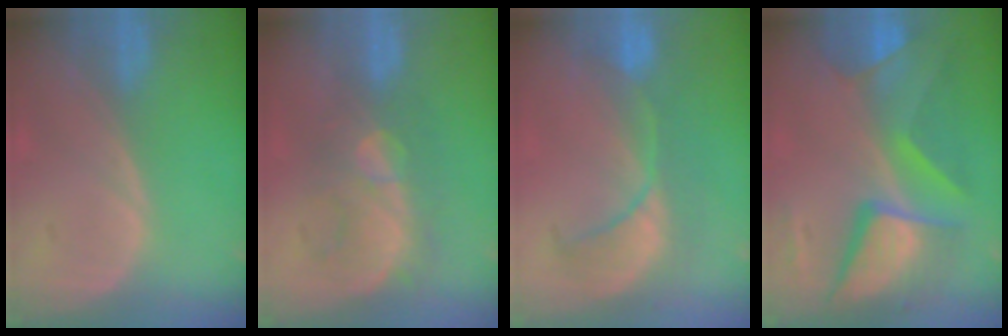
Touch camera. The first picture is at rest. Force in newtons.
{"total": 8.8, "press": 7.6, "slide": 4.5}
{"total": 7.9, "press": 7.7, "slide": 1.5}
{"total": 10.7, "press": 10.7, "slide": 1.0}